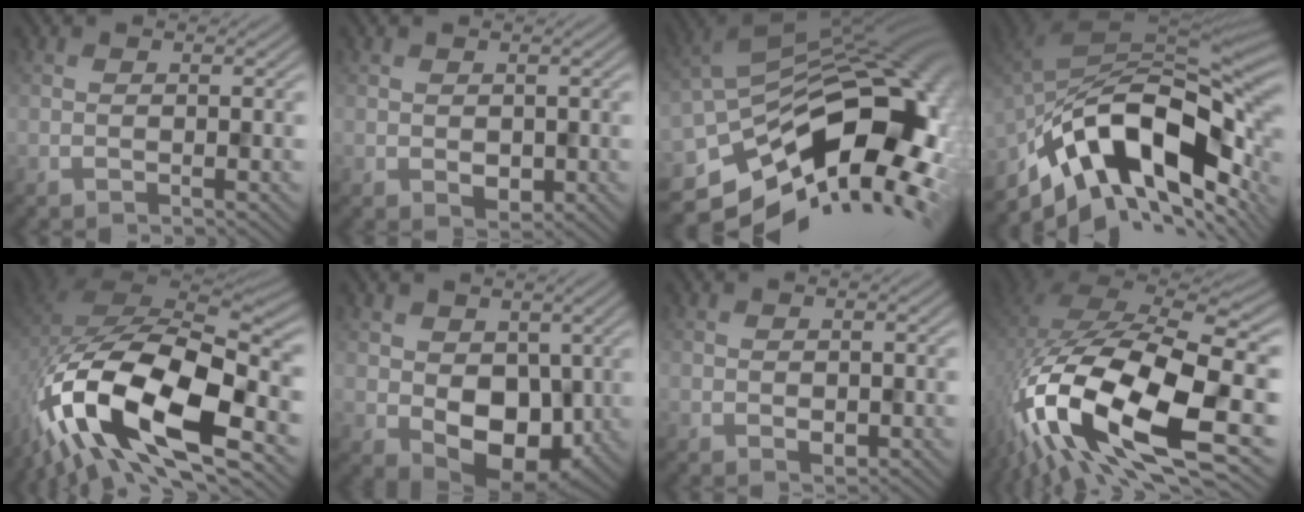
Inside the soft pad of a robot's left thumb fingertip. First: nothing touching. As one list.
[{"total": 1.2, "force": [-0.1, 1.1, 0.3], "torque": [-0.009, -0.005, 0.006]}, {"total": 16.2, "force": [-6.3, 8.9, 11.9], "torque": [-0.187, -0.017, -0.100]}, {"total": 16.3, "force": [-7.6, 8.6, 11.6], "torque": [-0.198, -0.010, -0.130]}, {"total": 17.0, "force": [-8.3, 8.2, 12.4], "torque": [-0.246, -0.026, -0.162]}, {"total": 7.9, "force": [0.0, 6.0, 5.2], "torque": [-0.099, -0.021, 0.007]}, {"total": 0.7, "force": [-0.2, 0.7, 0.0], "torque": [0.001, -0.002, 0.000]}, {"total": 18.3, "force": [-6.7, 8.2, 14.9], "torque": [-0.312, -0.023, -0.118]}]